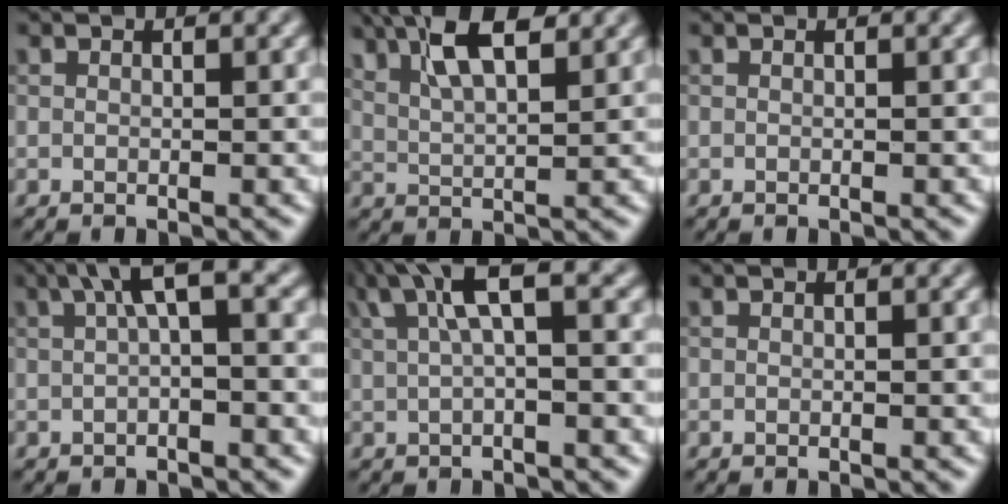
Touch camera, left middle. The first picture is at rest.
{"total": 6.4, "force": [4.0, 2.0, 4.5], "torque": [-0.086, 0.019, 0.060]}
{"total": 0.0}
{"total": 3.5, "force": [0.8, 0.7, 3.4], "torque": [-0.059, 0.017, 0.008]}
{"total": 4.6, "force": [1.8, 1.0, 4.1], "torque": [-0.079, 0.013, 0.031]}
{"total": 0.0}